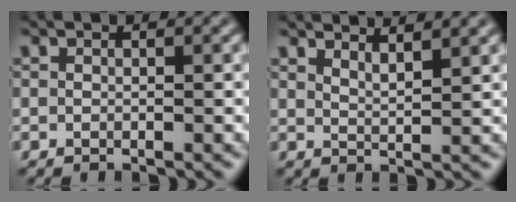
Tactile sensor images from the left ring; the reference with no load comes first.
{"total": 3.5, "force": [3.1, 0.8, 1.5], "torque": [-0.001, 0.012, 0.031]}